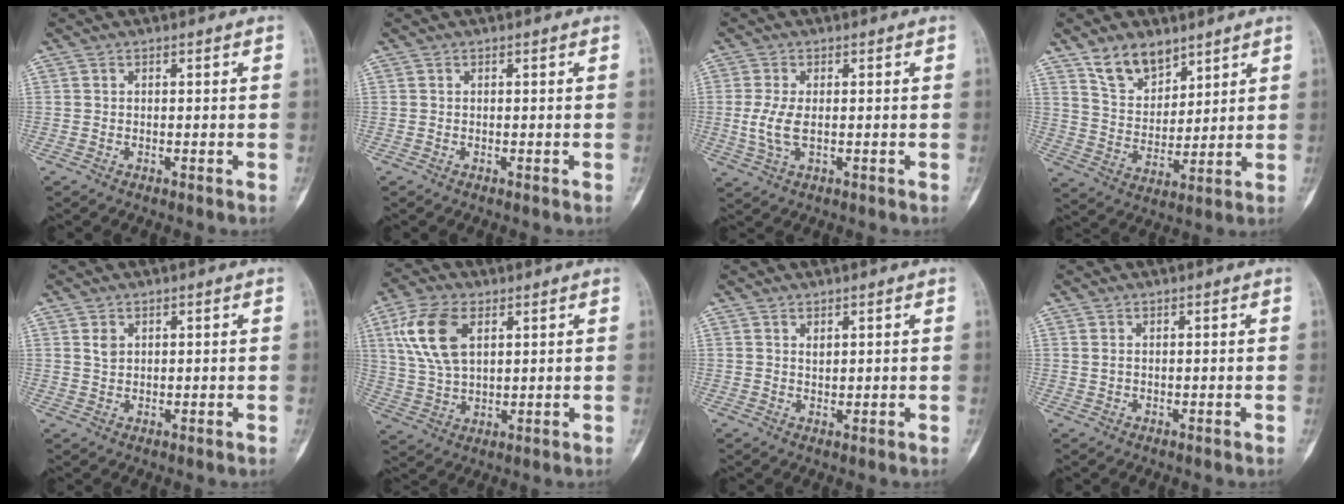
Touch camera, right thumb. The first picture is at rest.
{"total": 0.0}
{"total": 5.1, "force": [-0.2, 2.4, 4.4], "torque": [-0.108, -0.006, -0.003]}
{"total": 9.6, "force": [6.8, 5.3, 4.2], "torque": [-0.043, -0.044, 0.130]}
{"total": 1.9, "force": [0.8, 1.4, 1.0], "torque": [-0.009, -0.005, 0.016]}
{"total": 11.4, "force": [4.1, 6.4, 8.5], "torque": [-0.167, -0.001, 0.083]}
{"total": 1.3, "force": [0.8, 0.7, 0.8], "torque": [-0.008, -0.007, 0.017]}
{"total": 0.7, "force": [0.2, 0.5, 0.4], "torque": [-0.006, 0.002, 0.004]}